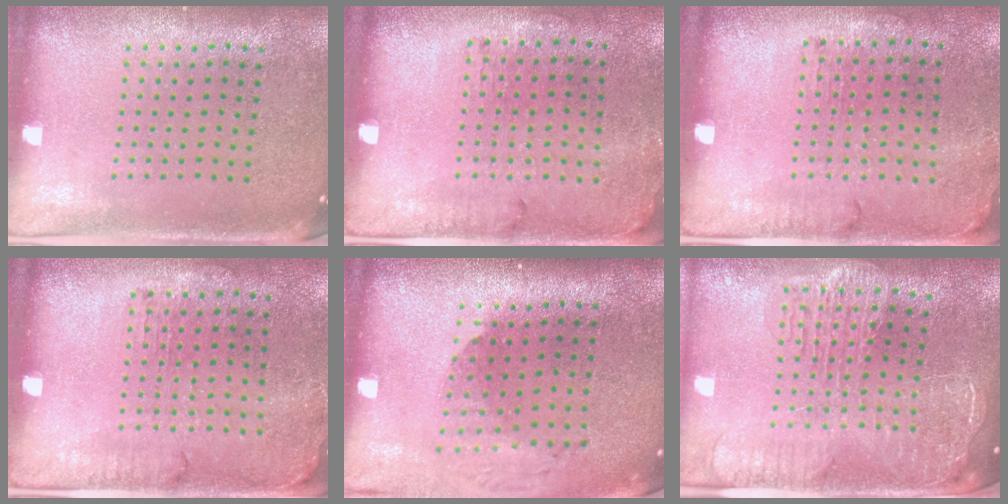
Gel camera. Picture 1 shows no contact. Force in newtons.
{"total": 1.7, "press": 1.2, "slide": 1.2}
{"total": 1.7, "press": 1.2, "slide": 1.2}
{"total": 1.6, "press": 1.3, "slide": 1.0}
{"total": 1.7, "press": 1.3, "slide": 1.1}
{"total": 2.7, "press": 2.3, "slide": 1.4}